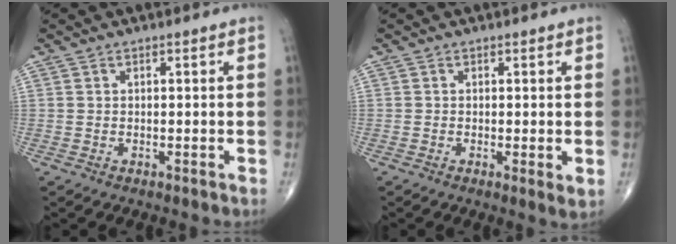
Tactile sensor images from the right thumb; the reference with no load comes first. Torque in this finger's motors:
{"motor_torque": [-0.29, 0.31, -0.38, -0.22, 0.00]}